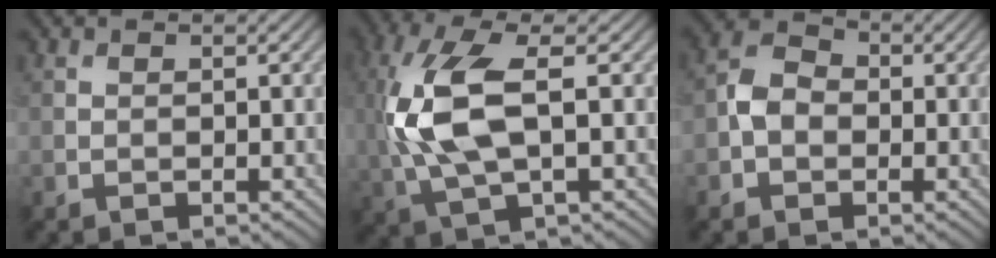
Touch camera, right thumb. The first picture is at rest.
{"total": 10.6, "force": [0.6, 4.3, 9.6], "torque": [-0.233, 0.005, 0.012]}
{"total": 4.1, "force": [-0.8, 3.2, 2.4], "torque": [-0.047, 0.006, -0.024]}